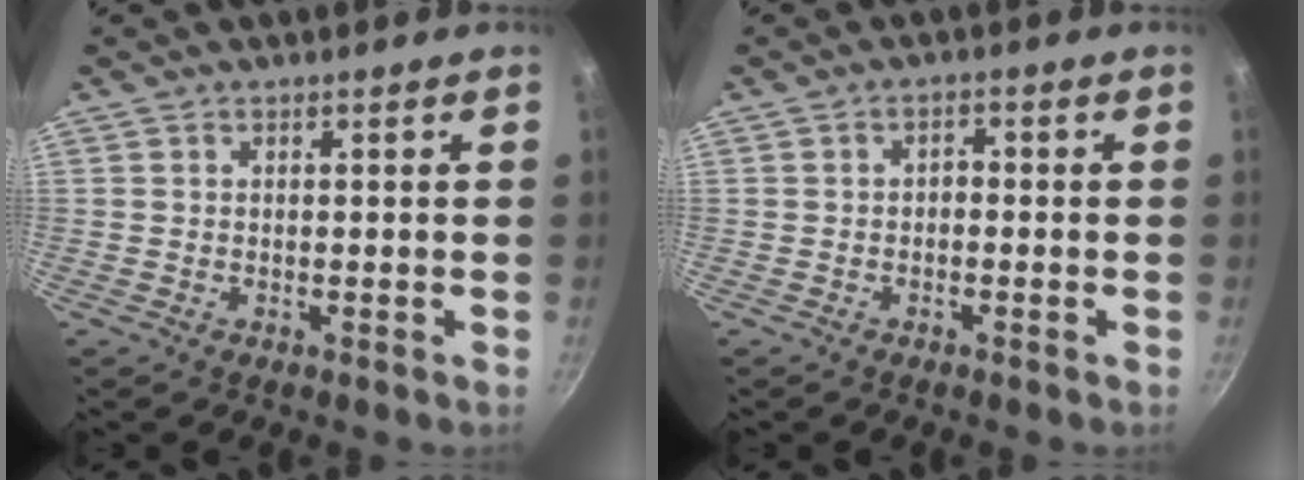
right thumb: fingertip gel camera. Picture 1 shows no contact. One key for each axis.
{"total": 1.8, "fx": -0.6, "fy": 1.2, "fz": 1.2, "tx": -0.017, "ty": 0.012, "tz": -0.011}